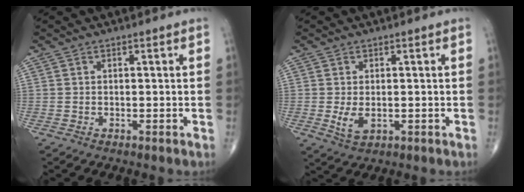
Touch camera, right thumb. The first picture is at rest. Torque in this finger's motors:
{"motor_torque": [-0.44, 0.61, 0.52, 0.17, 0.12]}